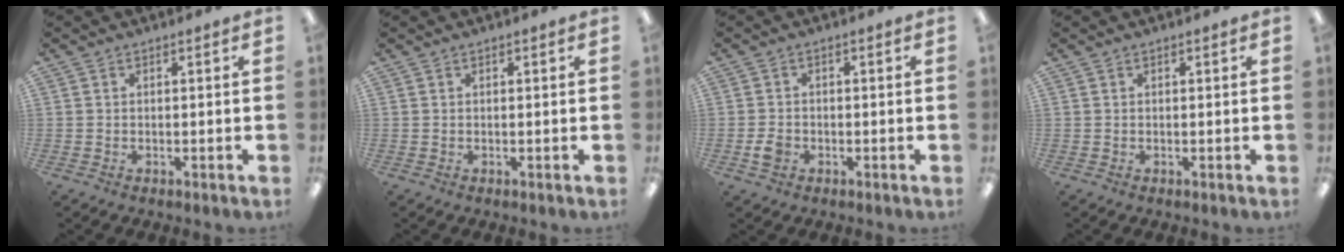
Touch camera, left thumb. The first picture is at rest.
{"total": 0.0}
{"total": 2.7, "force": [-1.0, 2.1, 1.3], "torque": [-0.020, 0.005, -0.017]}
{"total": 0.0}